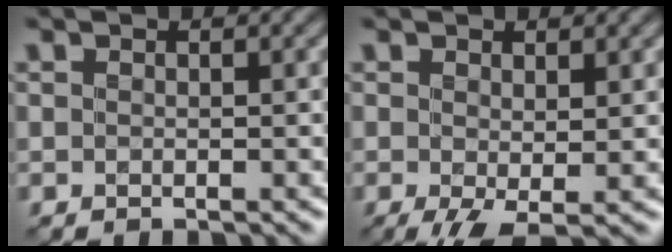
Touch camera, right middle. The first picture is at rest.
{"total": 2.7, "force": [-0.5, 1.0, 2.4], "torque": [-0.053, -0.010, -0.009]}